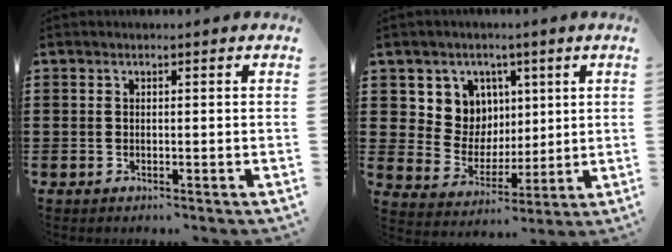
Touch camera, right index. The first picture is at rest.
{"total": 7.9, "force": [2.8, 7.3, 1.2], "torque": [-0.053, -0.017, 0.052]}